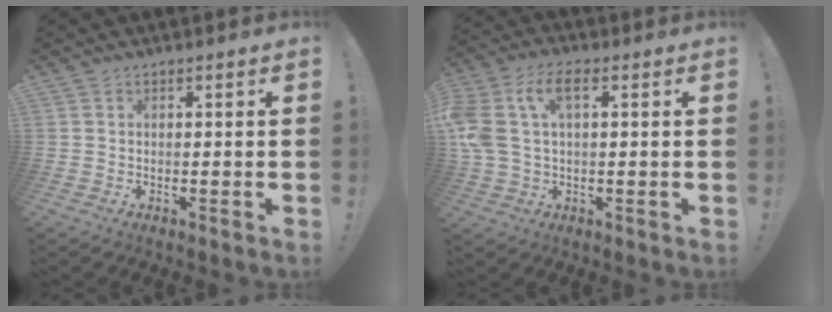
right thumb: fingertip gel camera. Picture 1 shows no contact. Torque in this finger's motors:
{"motor_torque": [1.99, 1.98, 1.03, -0.05, 0.31]}